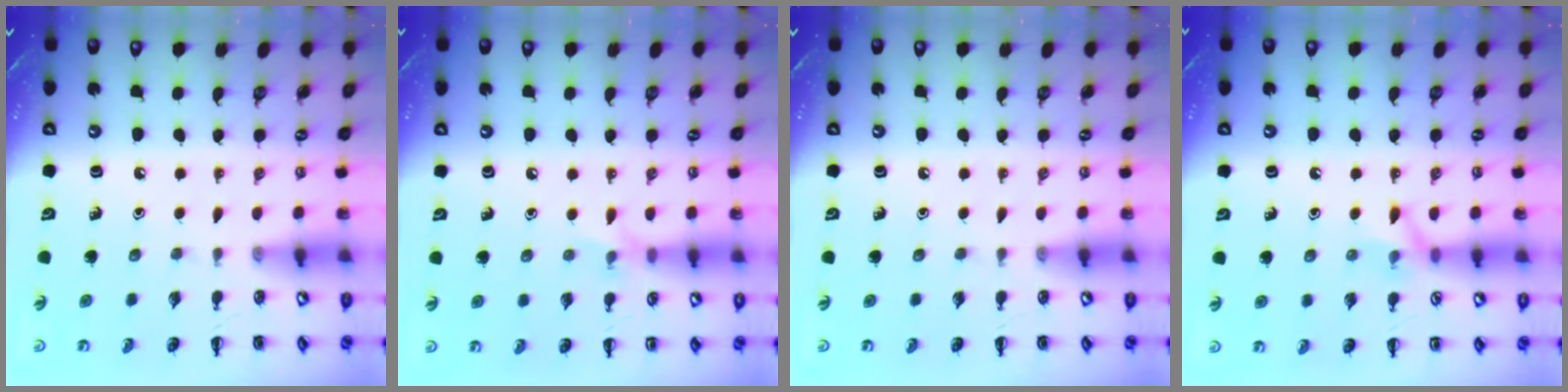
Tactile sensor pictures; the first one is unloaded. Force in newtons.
{"total": 5.2, "press": 4.9, "slide": 1.6}
{"total": 0.0}
{"total": 6.6, "press": 6.5, "slide": 0.9}